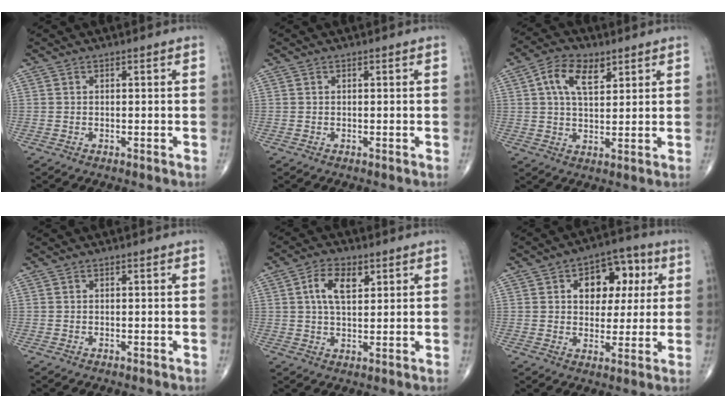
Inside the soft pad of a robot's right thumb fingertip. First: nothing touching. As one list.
[{"total": 0.0}, {"total": 8.6, "force": [3.7, 4.7, 6.2], "torque": [-0.101, -0.005, 0.063]}, {"total": 0.0}, {"total": 7.0, "force": [2.5, 3.7, 5.4], "torque": [-0.092, -0.003, 0.046]}, {"total": 11.8, "force": [3.4, 7.9, 8.1], "torque": [-0.063, 0.008, 0.047]}]